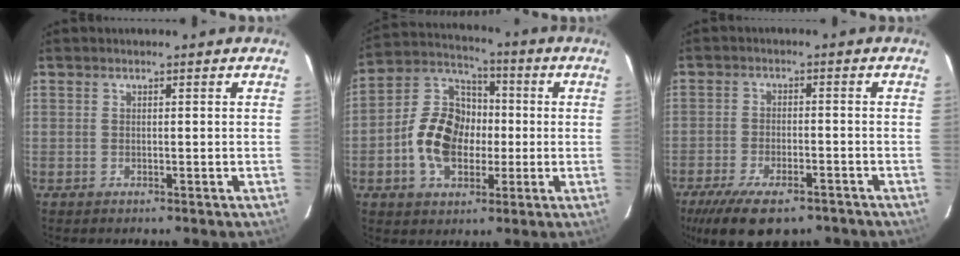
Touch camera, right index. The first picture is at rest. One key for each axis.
{"total": 13.7, "fx": -2.5, "fy": 9.7, "fz": 9.3, "tx": -0.192, "ty": 0.030, "tz": -0.039}
{"total": 14.0, "fx": -10.0, "fy": 5.6, "fz": 8.0, "tx": -0.178, "ty": -0.032, "tz": -0.157}